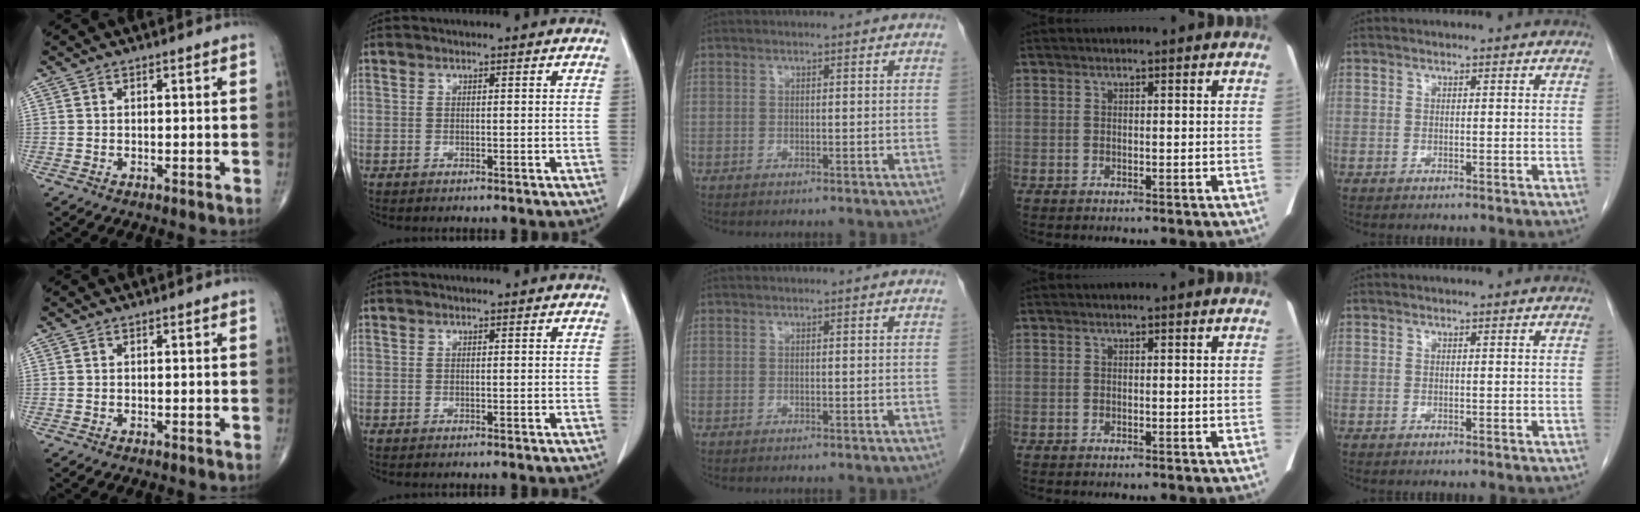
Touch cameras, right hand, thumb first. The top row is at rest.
{}